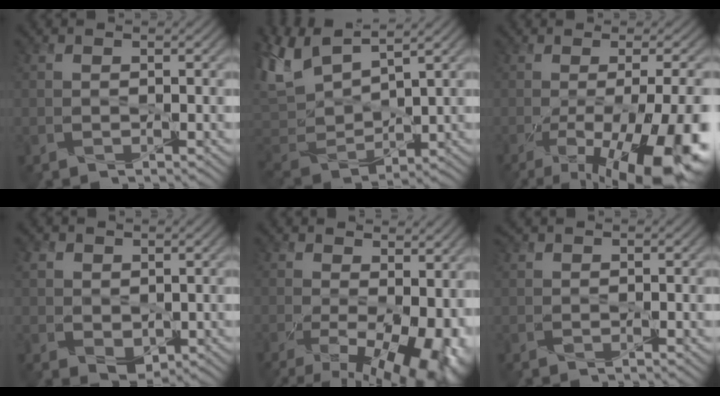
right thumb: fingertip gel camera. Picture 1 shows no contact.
{"total": 8.6, "force": [5.2, 3.3, 6.1], "torque": [-0.155, 0.010, 0.099]}
{"total": 16.4, "force": [-7.0, 5.0, 13.9], "torque": [-0.196, -0.029, -0.086]}
{"total": 3.8, "force": [0.8, 3.0, 2.1], "torque": [-0.061, -0.006, 0.018]}
{"total": 13.6, "force": [-2.4, 6.8, 11.5], "torque": [-0.174, -0.042, -0.005]}
{"total": 1.0, "force": [0.8, 0.0, 0.5], "torque": [-0.015, 0.010, 0.017]}